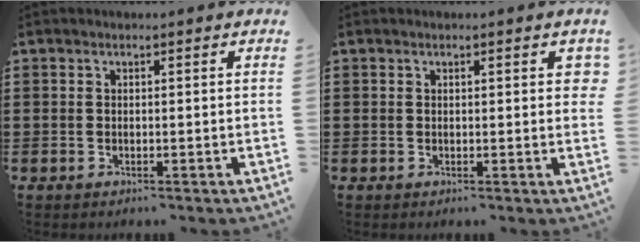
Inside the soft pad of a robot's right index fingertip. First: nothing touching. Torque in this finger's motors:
{"motor_torque": [0.13, 0.09, 0.00, 0.00]}